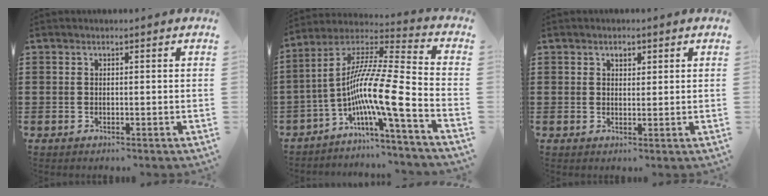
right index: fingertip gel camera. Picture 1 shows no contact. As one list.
[{"total": 12.8, "force": [-5.1, 1.2, 11.6], "torque": [-0.228, -0.024, -0.107]}, {"total": 1.4, "force": [0.8, 0.9, 0.8], "torque": [-0.009, 0.002, 0.013]}]